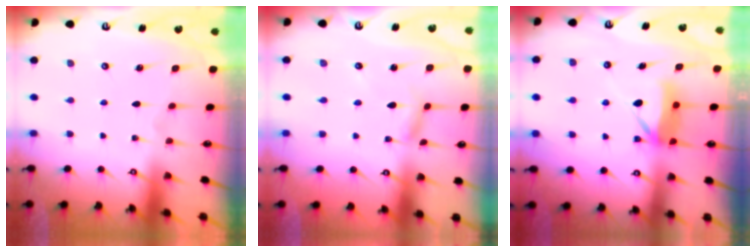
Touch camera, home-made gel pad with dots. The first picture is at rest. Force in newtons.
{"total": 2.9, "press": 2.9, "slide": 0.2}
{"total": 7.4, "press": 7.4, "slide": 0.6}